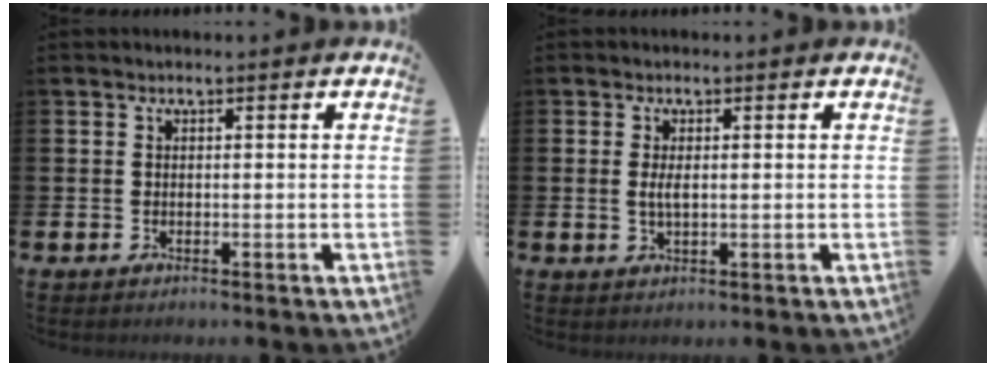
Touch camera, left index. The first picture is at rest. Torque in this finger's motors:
{"motor_torque": [0.40, 0.24, 0.05, 0.03]}